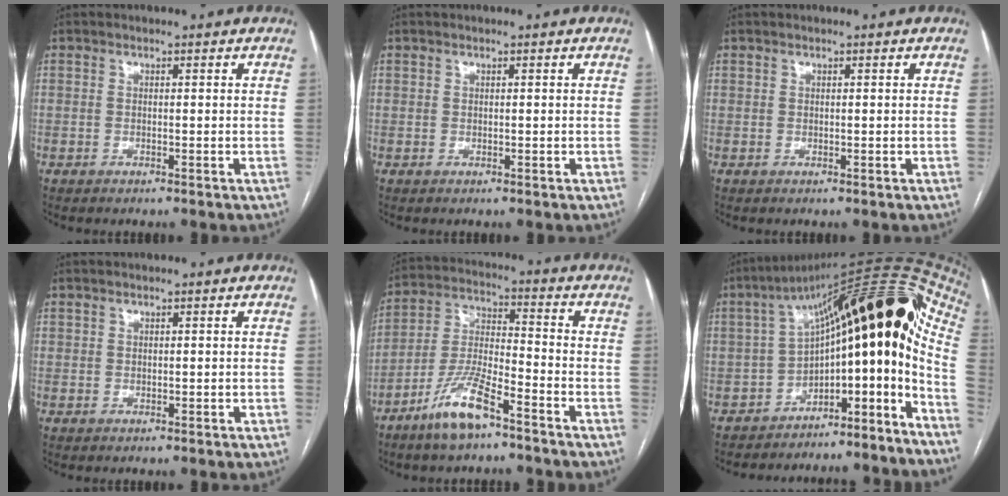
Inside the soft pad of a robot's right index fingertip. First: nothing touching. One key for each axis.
{"total": 0.0}
{"total": 0.0}
{"total": 0.6, "fx": 0.4, "fy": 0.5, "fz": 0.2, "tx": 0.000, "ty": 0.001, "tz": 0.007}
{"total": 10.4, "fx": -6.9, "fy": 2.0, "fz": 7.5, "tx": -0.161, "ty": -0.011, "tz": -0.136}
{"total": 21.7, "fx": -8.1, "fy": 7.3, "fz": 18.8, "tx": -0.188, "ty": 0.096, "tz": -0.103}